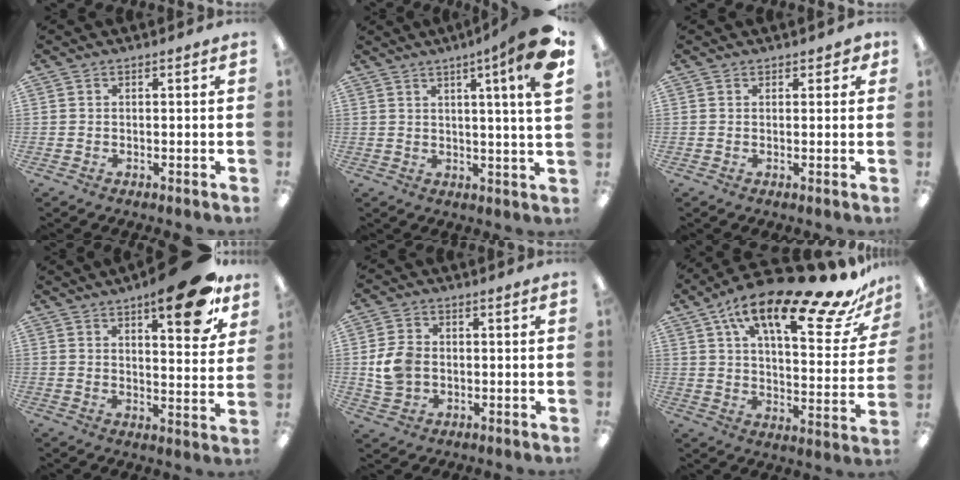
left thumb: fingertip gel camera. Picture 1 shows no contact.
{"total": 11.1, "force": [5.4, 0.2, 9.7], "torque": [-0.135, -0.029, 0.078]}
{"total": 2.0, "force": [1.6, 1.1, 0.7], "torque": [0.000, -0.004, 0.025]}
{"total": 15.8, "force": [10.1, 4.9, 11.1], "torque": [-0.131, -0.061, 0.153]}
{"total": 7.6, "force": [-0.1, 6.0, 4.6], "torque": [-0.098, 0.008, 0.001]}
{"total": 24.7, "force": [16.4, 7.2, 17.0], "torque": [-0.261, -0.097, 0.259]}